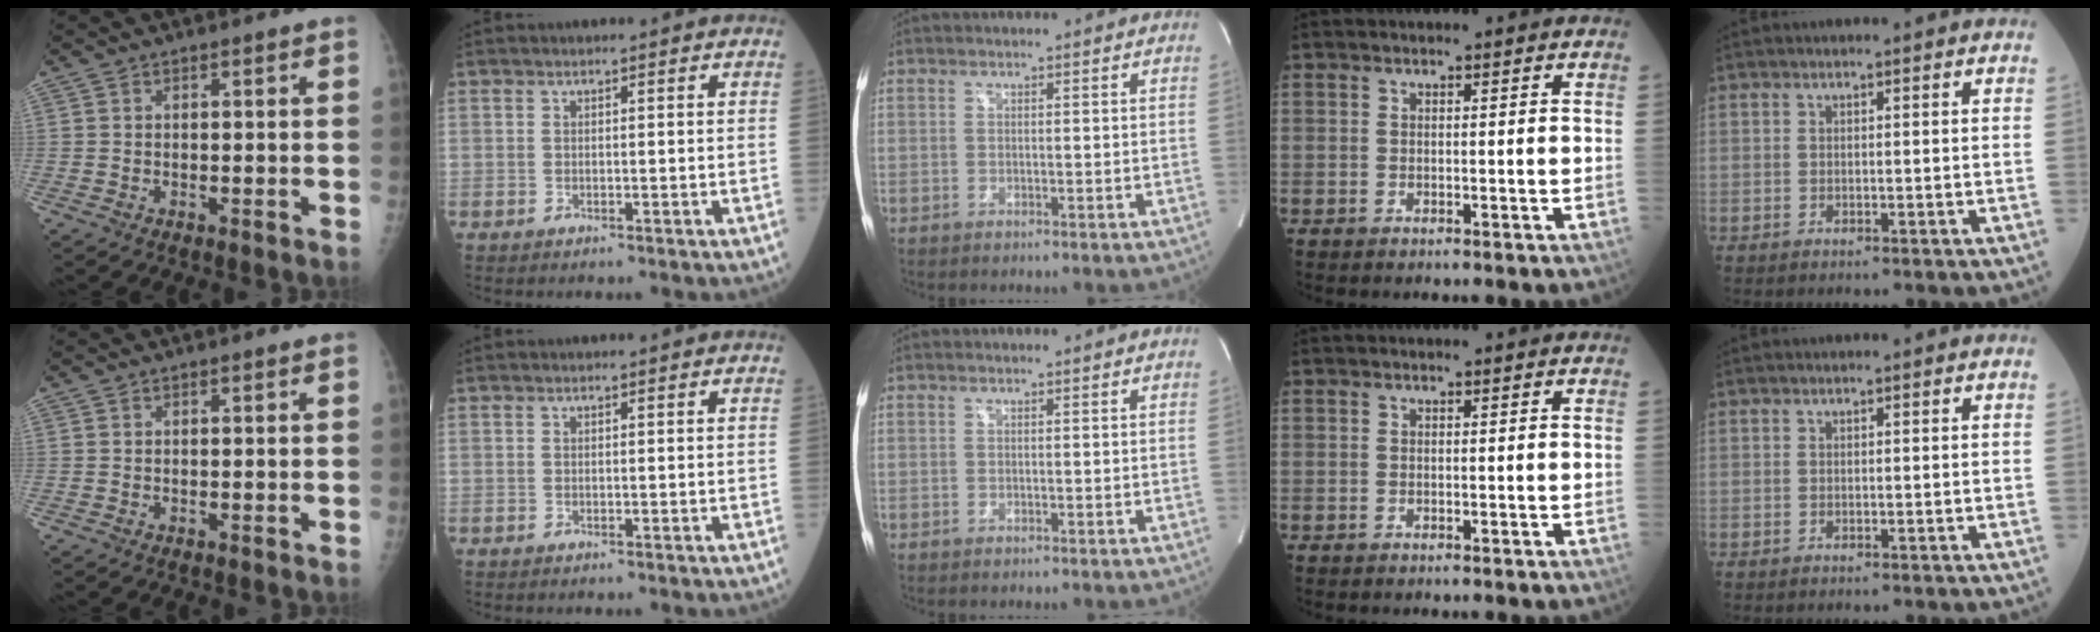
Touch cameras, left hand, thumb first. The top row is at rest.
{}